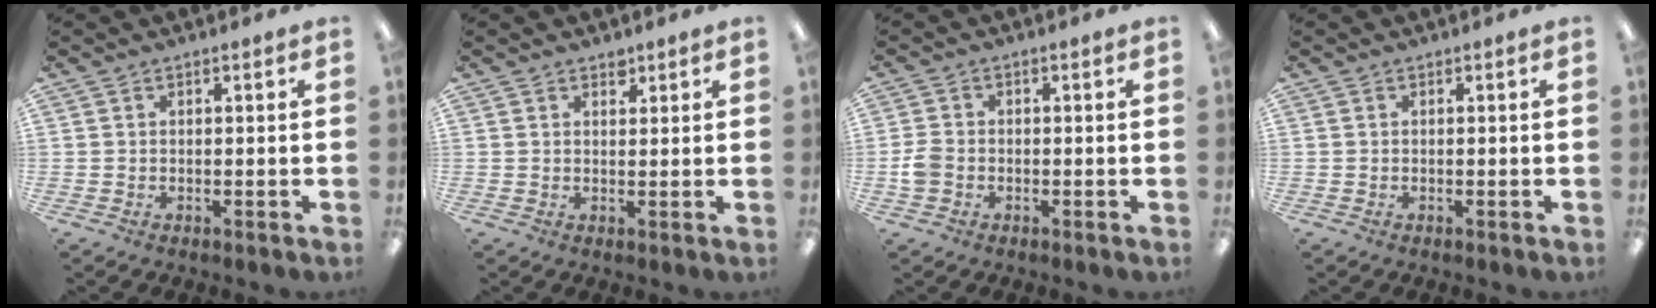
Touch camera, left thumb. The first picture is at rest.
{"total": 1.9, "force": [1.5, 1.0, 0.5], "torque": [0.005, -0.008, 0.026]}
{"total": 3.5, "force": [-1.1, 2.7, 2.0], "torque": [-0.031, 0.008, -0.018]}
{"total": 0.0}